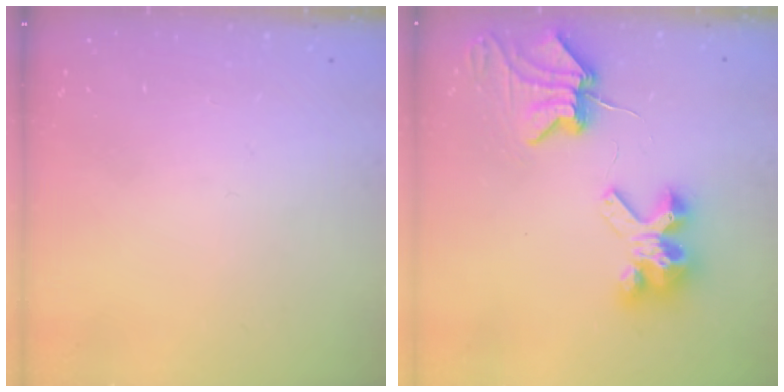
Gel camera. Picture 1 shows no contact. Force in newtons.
{"total": 7.9, "press": 7.8, "slide": 1.0}